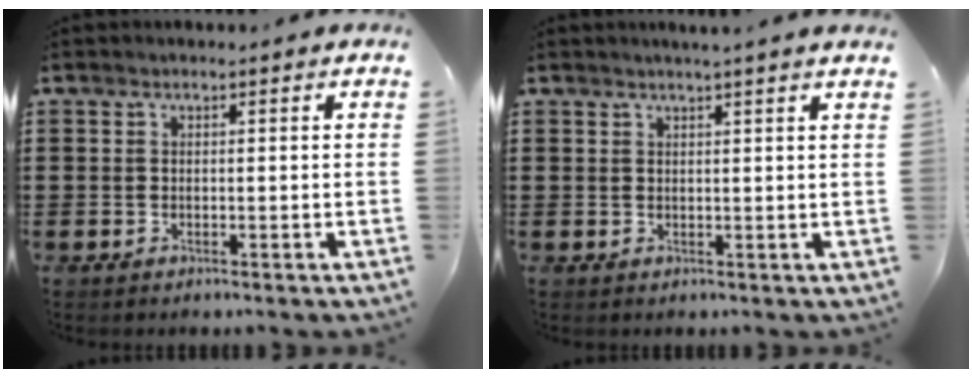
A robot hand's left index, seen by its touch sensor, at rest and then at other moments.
{"total": 1.6, "force": [1.4, -0.5, 0.7], "torque": [-0.012, -0.003, 0.026]}